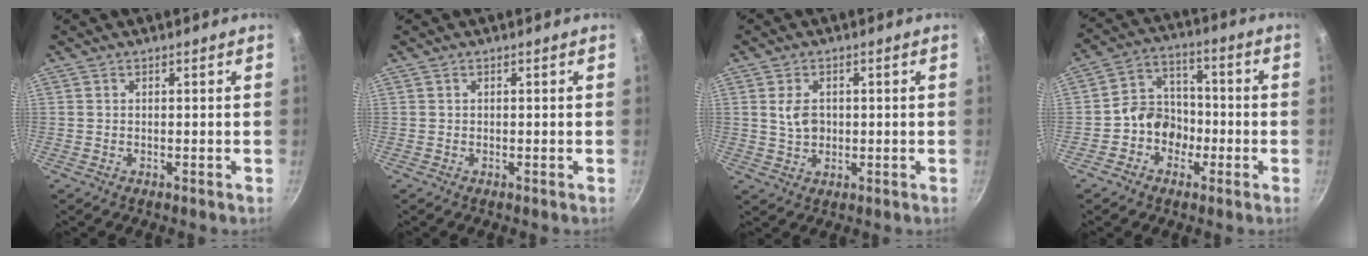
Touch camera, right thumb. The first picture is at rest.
{"total": 0.0}
{"total": 4.5, "force": [0.6, 3.3, 3.0], "torque": [-0.044, 0.000, 0.012]}
{"total": 8.9, "force": [-2.9, 7.6, 3.6], "torque": [-0.013, 0.044, -0.061]}